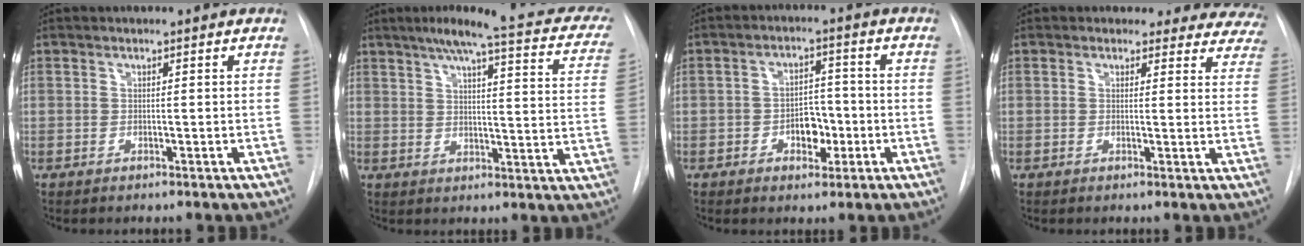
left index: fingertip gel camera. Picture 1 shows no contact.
{"total": 22.0, "force": [17.8, 2.8, 12.5], "torque": [-0.167, -0.007, 0.204]}
{"total": 5.0, "force": [-1.6, 3.1, 3.6], "torque": [-0.049, 0.010, -0.023]}
{"total": 13.9, "force": [12.7, 5.4, 1.3], "torque": [0.022, -0.037, 0.105]}